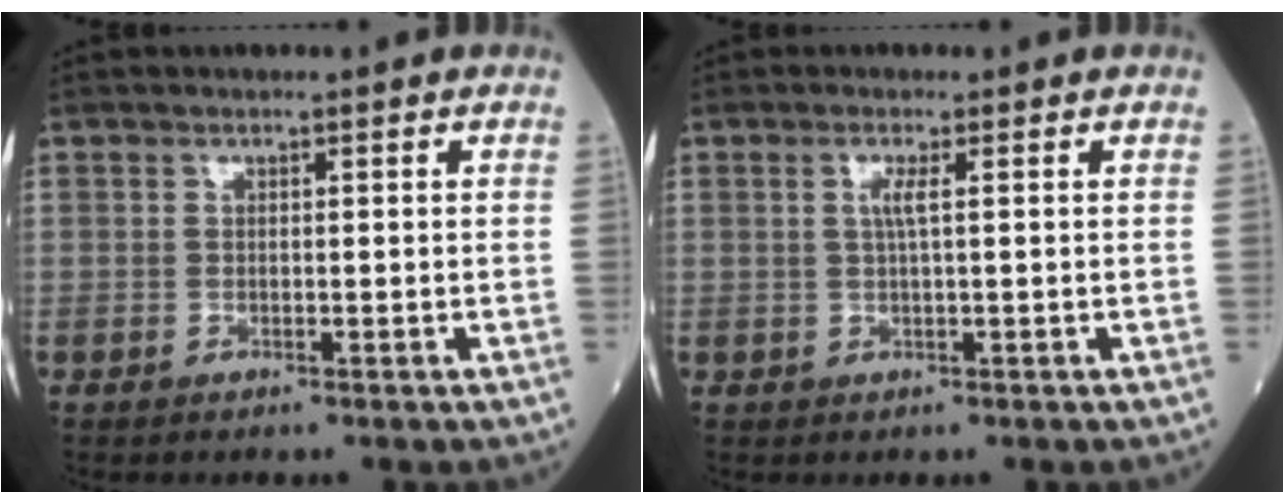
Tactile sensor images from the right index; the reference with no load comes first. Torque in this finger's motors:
{"motor_torque": [0.39, 0.00, 0.18, 0.05]}